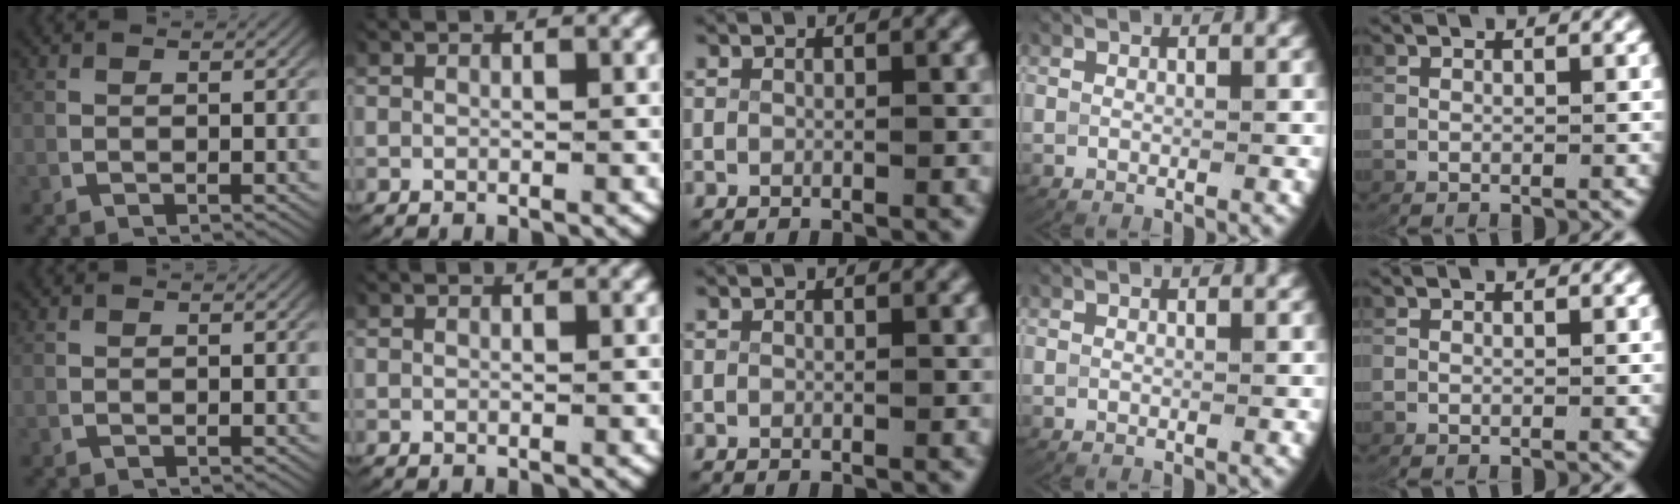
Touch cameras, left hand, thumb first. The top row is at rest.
{}